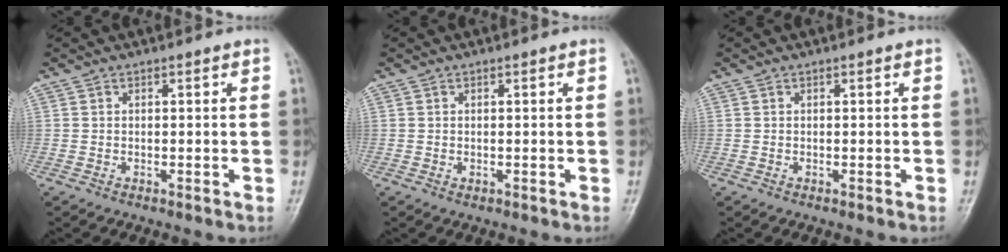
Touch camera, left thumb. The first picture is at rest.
{"total": 0.8, "force": [0.0, 0.4, 0.7], "torque": [-0.007, 0.003, 0.004]}
{"total": 0.0}